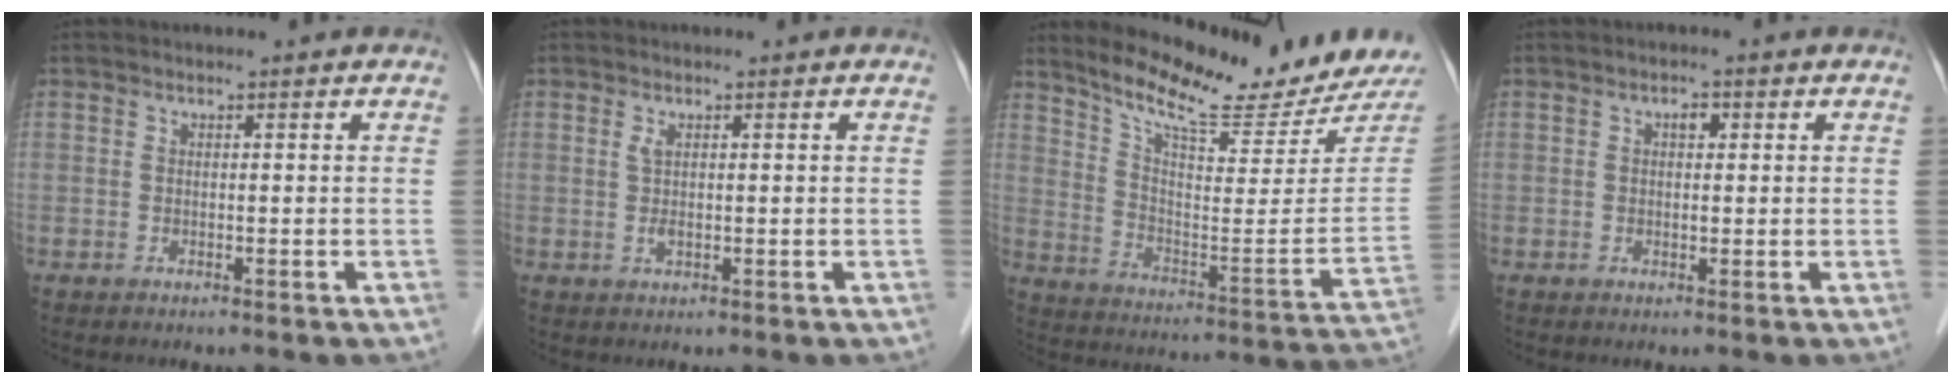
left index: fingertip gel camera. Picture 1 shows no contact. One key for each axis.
{"total": 1.7, "fx": 0.3, "fy": 0.6, "fz": 1.5, "tx": -0.035, "ty": -0.002, "tz": 0.008}
{"total": 17.0, "fx": 16.1, "fy": 0.1, "fz": 5.5, "tx": -0.101, "ty": -0.080, "tz": 0.239}
{"total": 1.7, "fx": 0.4, "fy": 1.0, "fz": 1.4, "tx": -0.022, "ty": 0.006, "tz": 0.006}